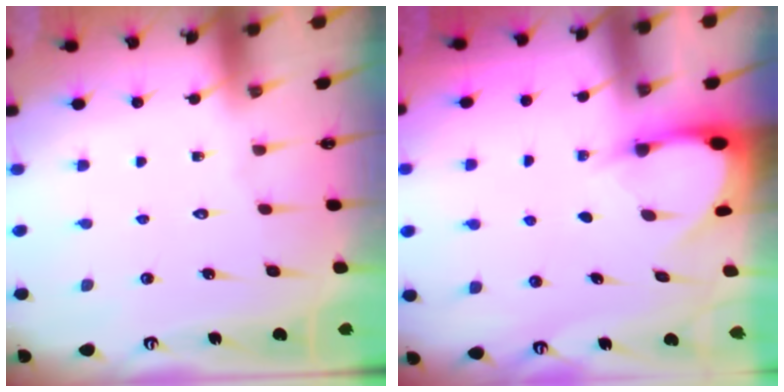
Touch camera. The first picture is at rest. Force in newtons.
{"total": 2.9, "press": 2.9, "slide": 0.3}